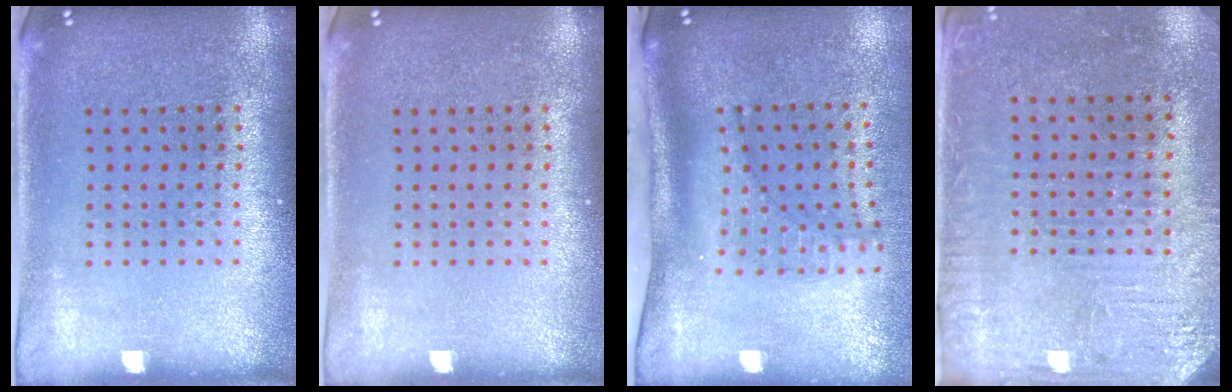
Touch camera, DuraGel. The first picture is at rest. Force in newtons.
{"total": 0.0}
{"total": 2.1, "press": 1.5, "slide": 1.5}
{"total": 3.2, "press": 2.9, "slide": 1.3}